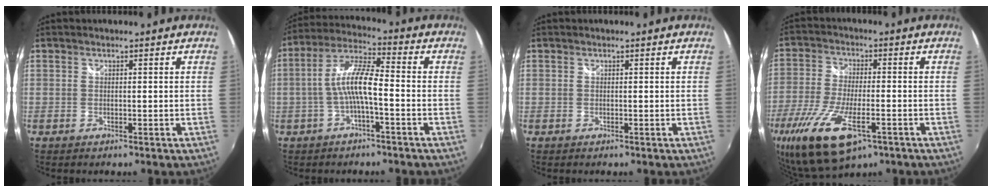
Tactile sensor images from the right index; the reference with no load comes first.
{"total": 8.3, "force": [-2.2, 1.3, 7.9], "torque": [-0.174, 0.015, -0.039]}
{"total": 0.0}
{"total": 17.9, "force": [-9.0, 6.9, 13.9], "torque": [-0.296, -0.057, -0.158]}